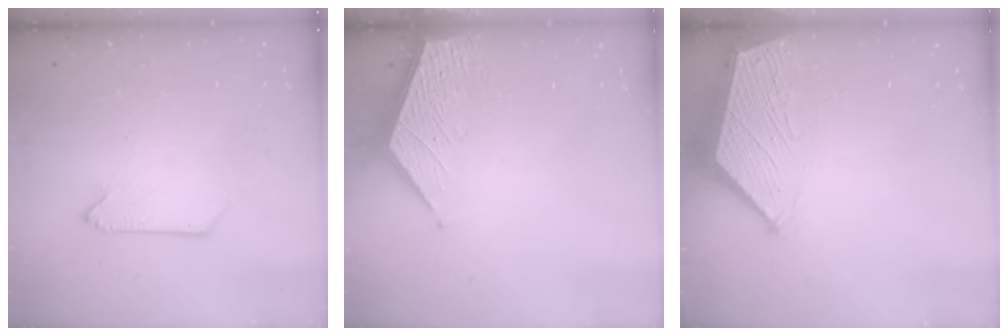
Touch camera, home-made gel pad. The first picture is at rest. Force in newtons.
{"total": 3.5, "press": 3.5, "slide": 0.3}
{"total": 2.9, "press": 2.9, "slide": 0.4}